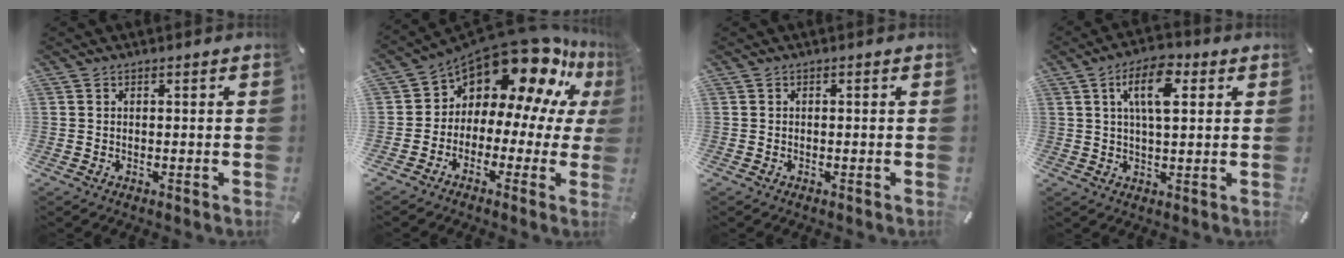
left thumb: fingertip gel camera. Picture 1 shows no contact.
{"total": 14.9, "force": [10.7, 7.5, 7.3], "torque": [-0.129, -0.102, 0.181]}
{"total": 0.0}
{"total": 10.1, "force": [3.9, 4.5, 8.2], "torque": [-0.149, -0.001, 0.063]}